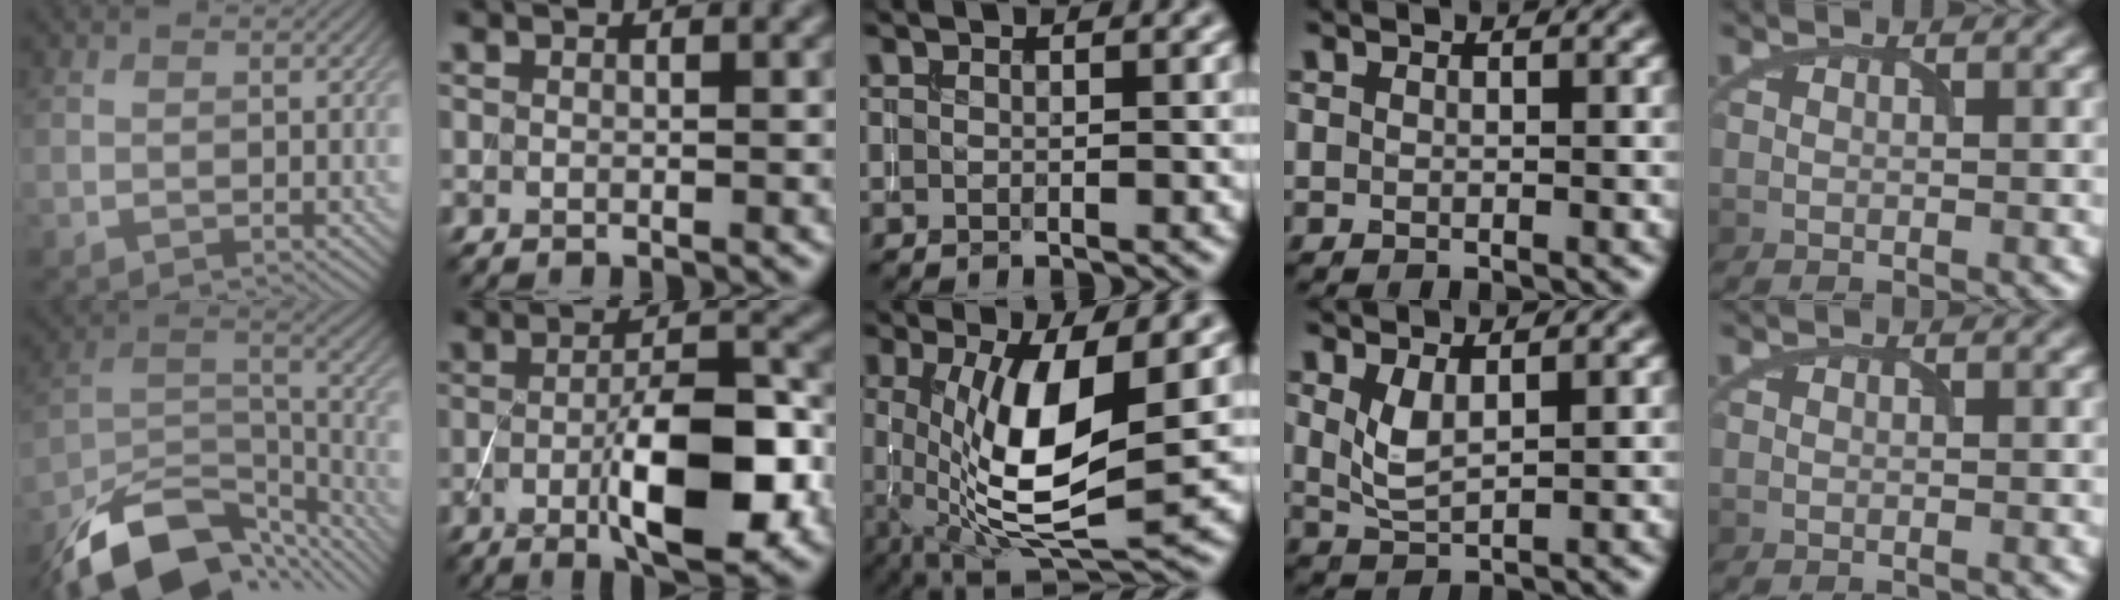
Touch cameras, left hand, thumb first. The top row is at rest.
{"thumb": {"total": 15.9, "force": [-11.5, 7.3, 8.3], "torque": [-0.177, -0.025, -0.186]}, "index": {"total": 8.6, "force": [-2.4, 2.5, 7.9], "torque": [-0.126, 0.001, -0.039]}, "middle": {"total": 10.0, "force": [0.5, 3.2, 9.5], "torque": [-0.169, -0.014, 0.014]}, "ring": {"total": 2.4, "force": [1.1, 0.8, 2.0], "torque": [-0.050, -0.006, 0.028]}}